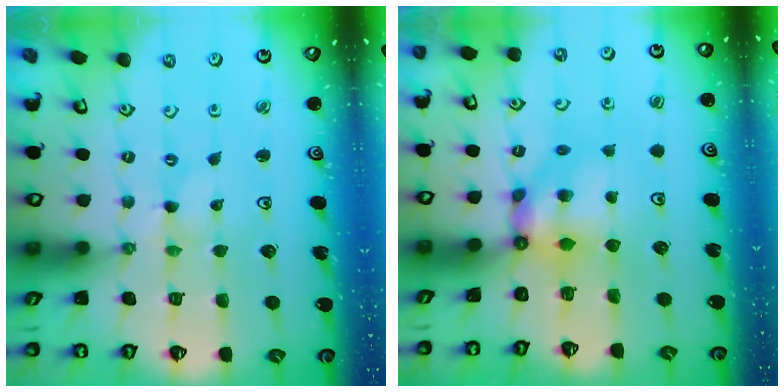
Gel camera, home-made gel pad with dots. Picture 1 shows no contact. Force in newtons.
{"total": 6.9, "press": 6.8, "slide": 0.5}